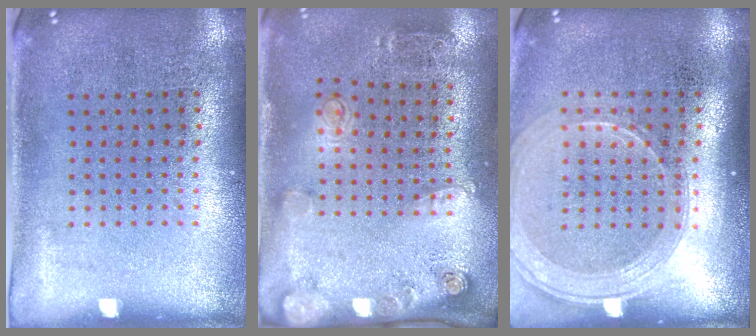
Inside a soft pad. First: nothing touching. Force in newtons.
{"total": 2.1, "press": 1.3, "slide": 1.6}
{"total": 1.8, "press": 1.6, "slide": 0.8}